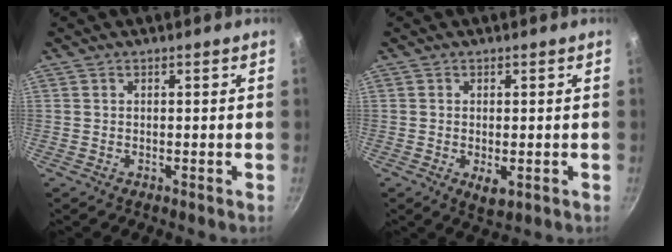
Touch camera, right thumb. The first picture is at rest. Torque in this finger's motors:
{"motor_torque": [0.05, 0.02, -0.36, 0.13, -0.06]}